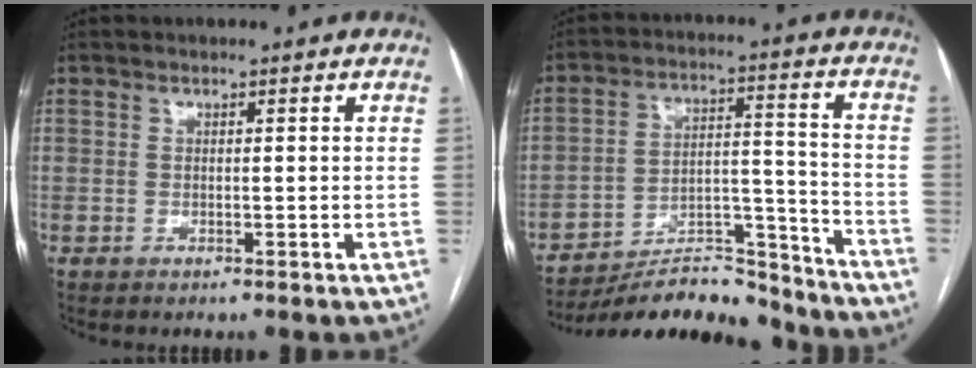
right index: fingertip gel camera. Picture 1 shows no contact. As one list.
[{"total": 16.2, "force": [-15.5, 3.1, 3.2], "torque": [-0.049, 0.039, -0.242]}]